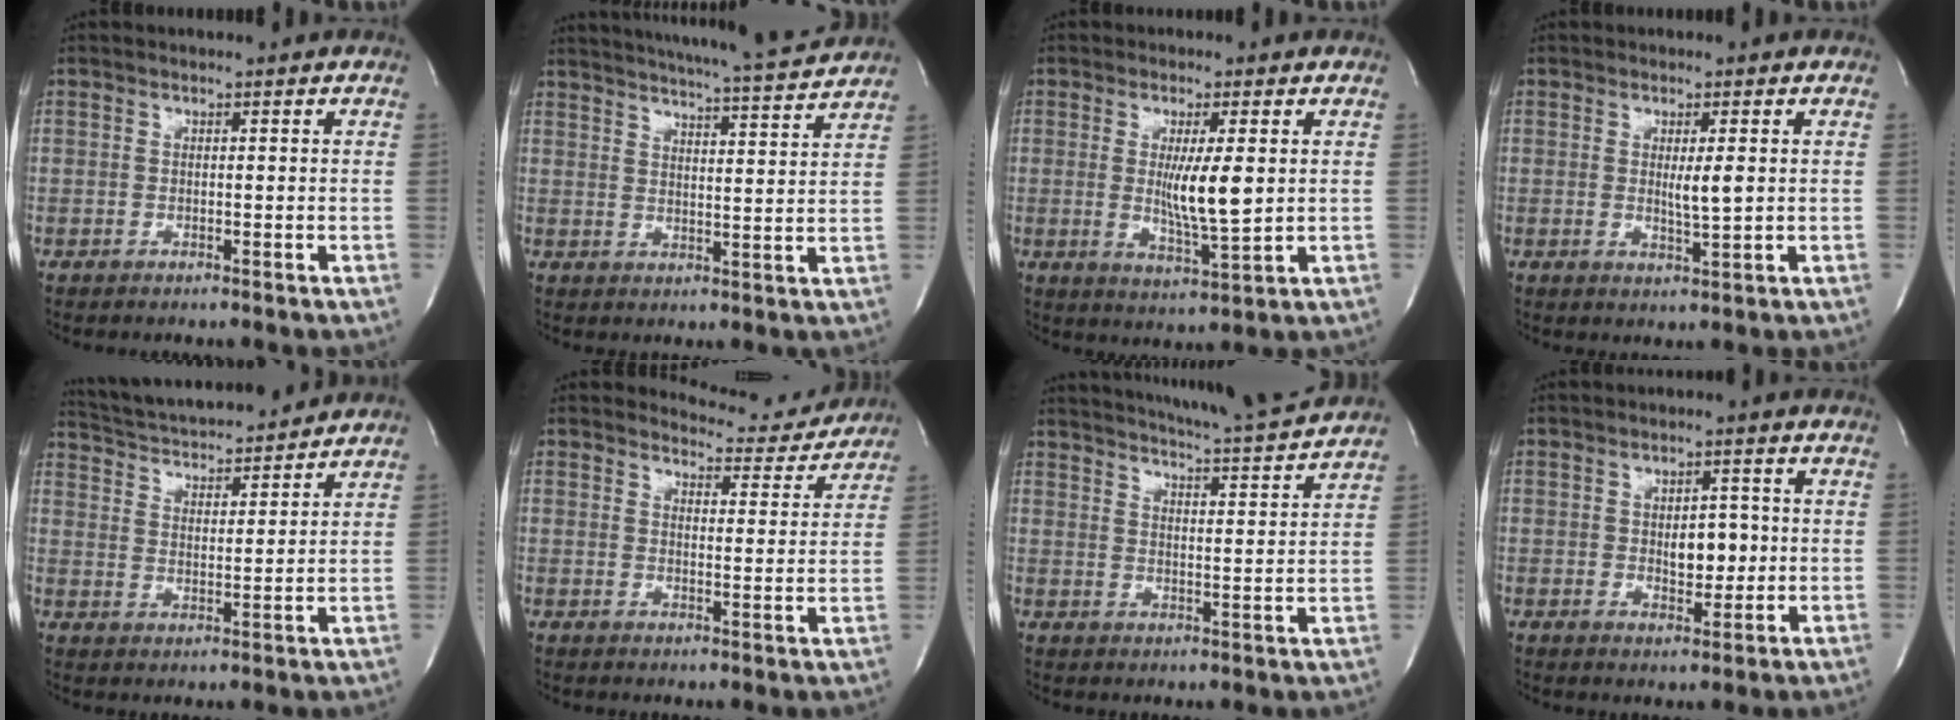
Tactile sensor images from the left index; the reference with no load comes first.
{"total": 16.2, "force": [15.1, -0.2, 5.7], "torque": [-0.099, -0.021, 0.202]}
{"total": 6.9, "force": [0.6, 0.5, 6.9], "torque": [-0.125, -0.018, 0.016]}
{"total": 2.9, "force": [0.3, 0.1, 2.9], "torque": [-0.055, -0.007, 0.008]}
{"total": 15.4, "force": [14.5, 1.9, 4.9], "torque": [-0.089, 0.022, 0.229]}
{"total": 6.6, "force": [6.5, 0.8, -1.1], "torque": [0.014, -0.019, 0.078]}
{"total": 14.4, "force": [13.6, -0.5, 4.7], "torque": [-0.085, -0.027, 0.185]}
{"total": 4.5, "force": [-0.1, 2.4, 3.9], "torque": [-0.054, 0.000, 0.005]}